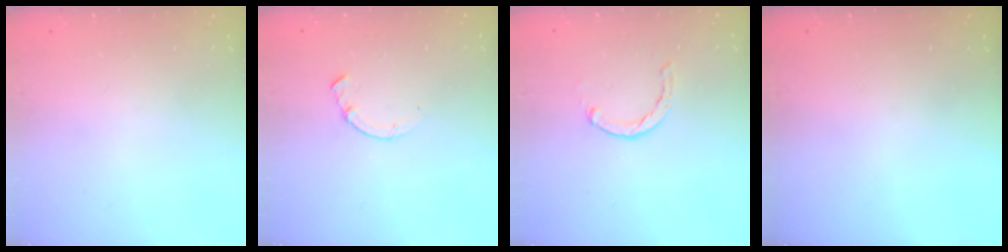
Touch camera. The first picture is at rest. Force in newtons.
{"total": 1.4, "press": 1.4, "slide": 0.2}
{"total": 2.0, "press": 2.0, "slide": 0.4}
{"total": 0.0}